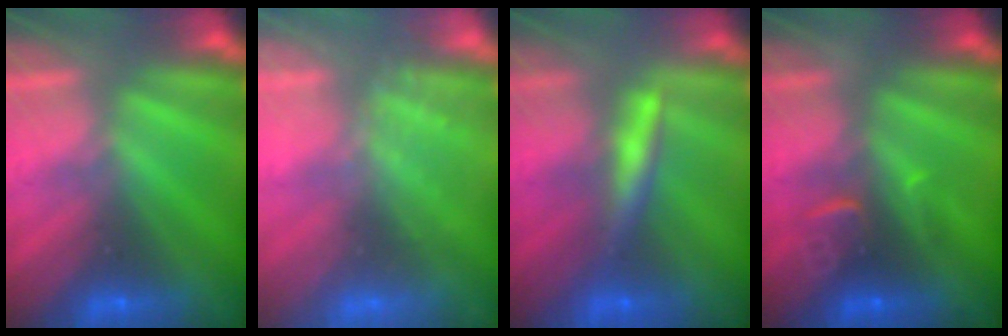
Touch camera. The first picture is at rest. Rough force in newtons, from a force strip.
{"total": 2.5}
{"total": 2.4}
{"total": 3.6}